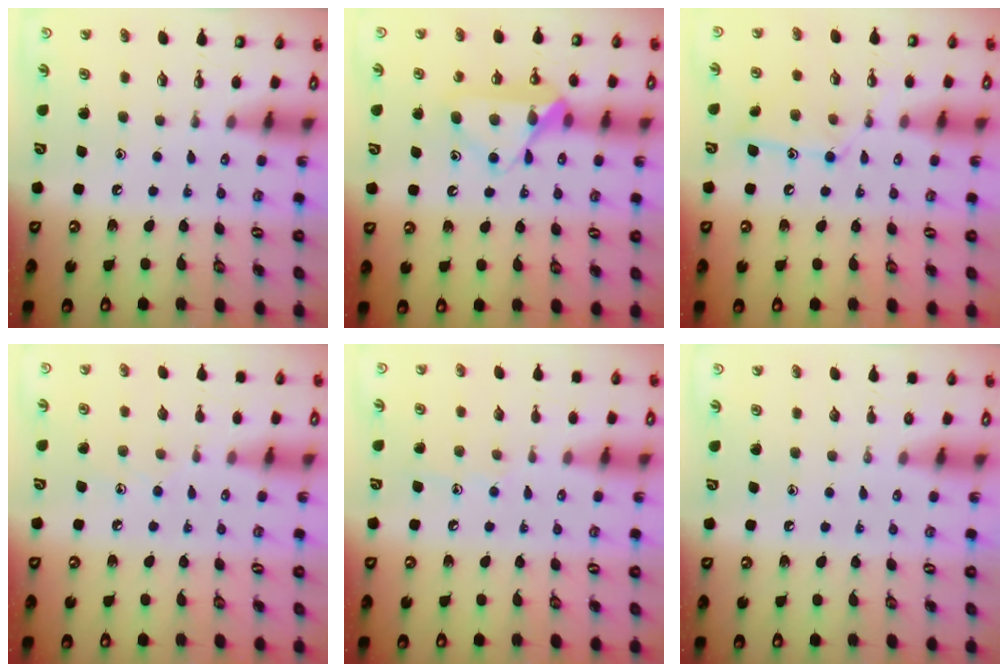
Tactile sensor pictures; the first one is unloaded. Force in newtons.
{"total": 13.3, "press": 13.3, "slide": 0.9}
{"total": 11.7, "press": 11.7, "slide": 0.9}
{"total": 6.6, "press": 6.5, "slide": 0.7}
{"total": 6.5, "press": 6.5, "slide": 0.7}
{"total": 0.0}